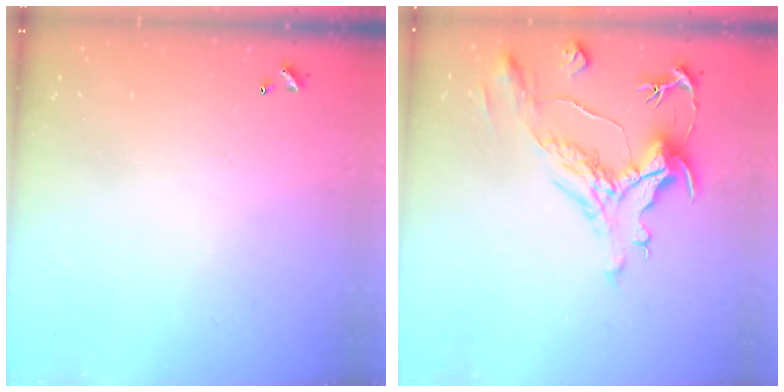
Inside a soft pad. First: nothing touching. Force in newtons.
{"total": 1.9, "press": 0.8, "slide": 1.7}